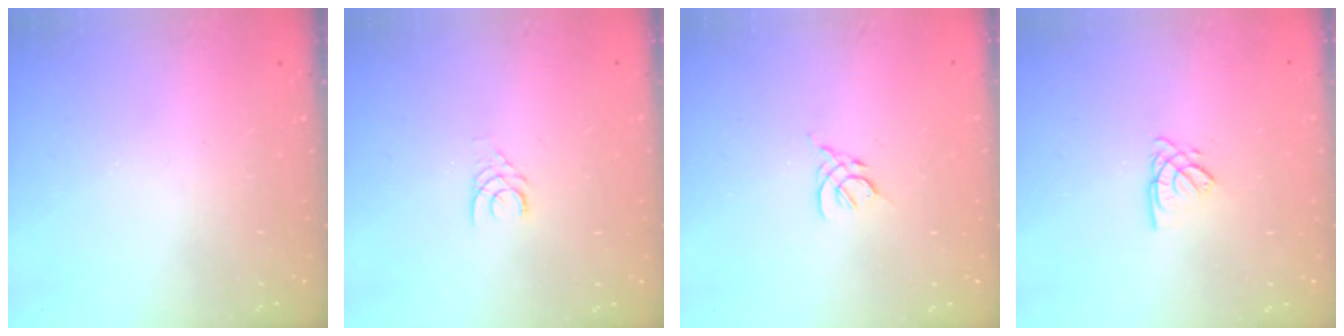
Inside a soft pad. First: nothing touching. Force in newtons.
{"total": 2.4, "press": 2.4, "slide": 0.2}
{"total": 2.4, "press": 2.3, "slide": 0.6}
{"total": 2.7, "press": 2.7, "slide": 0.3}